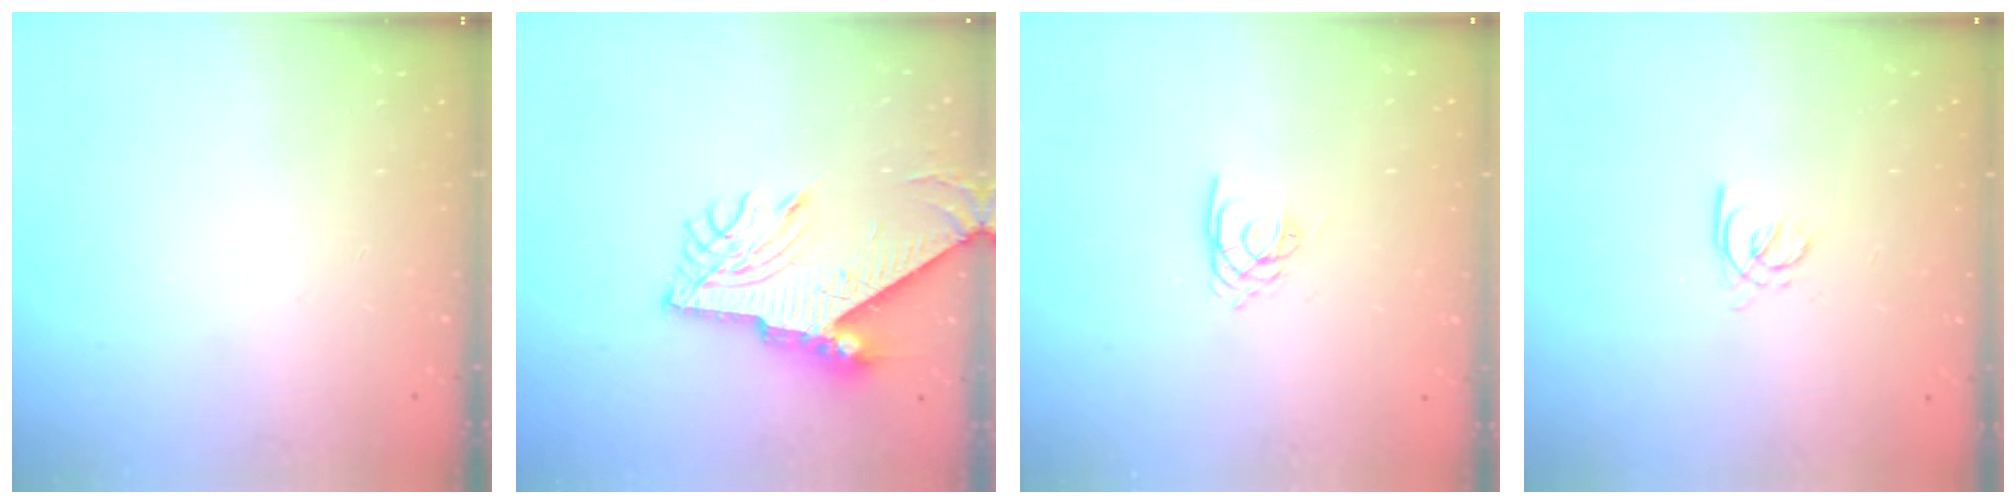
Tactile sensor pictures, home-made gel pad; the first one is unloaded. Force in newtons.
{"total": 12.3, "press": 12.2, "slide": 1.2}
{"total": 2.7, "press": 2.7, "slide": 0.1}
{"total": 1.6, "press": 1.6, "slide": 0.3}